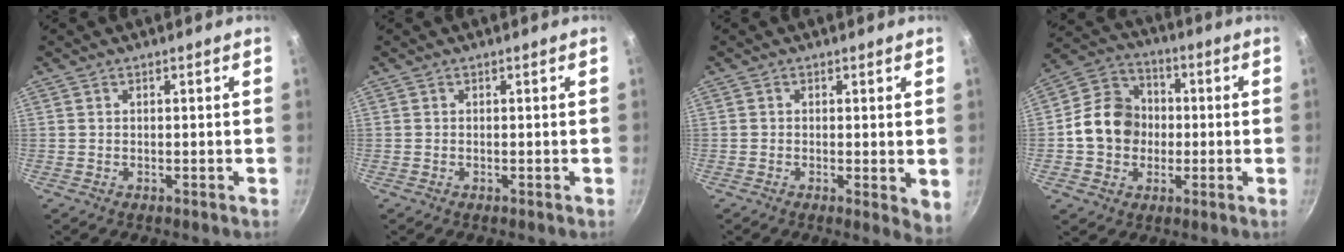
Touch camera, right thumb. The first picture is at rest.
{"total": 0.0}
{"total": 4.1, "force": [-0.1, 1.6, 3.8], "torque": [-0.047, -0.012, -0.004]}
{"total": 12.5, "force": [-0.7, 10.8, 6.3], "torque": [-0.078, 0.024, -0.029]}